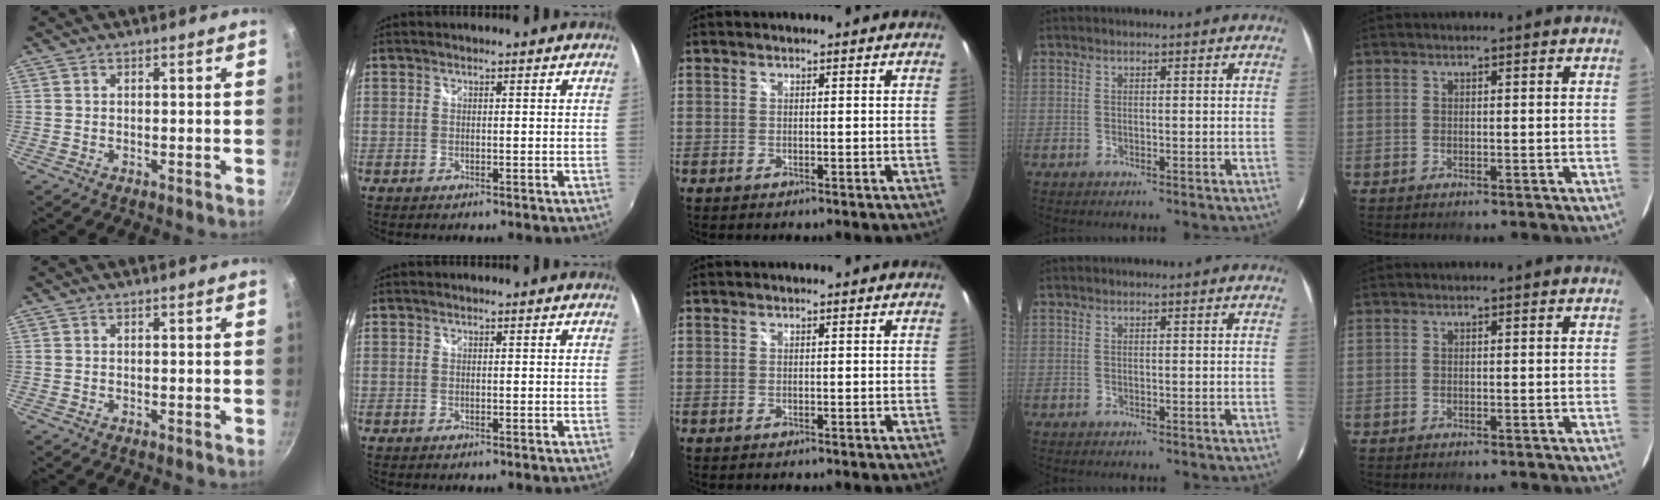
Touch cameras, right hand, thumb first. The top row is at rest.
{}